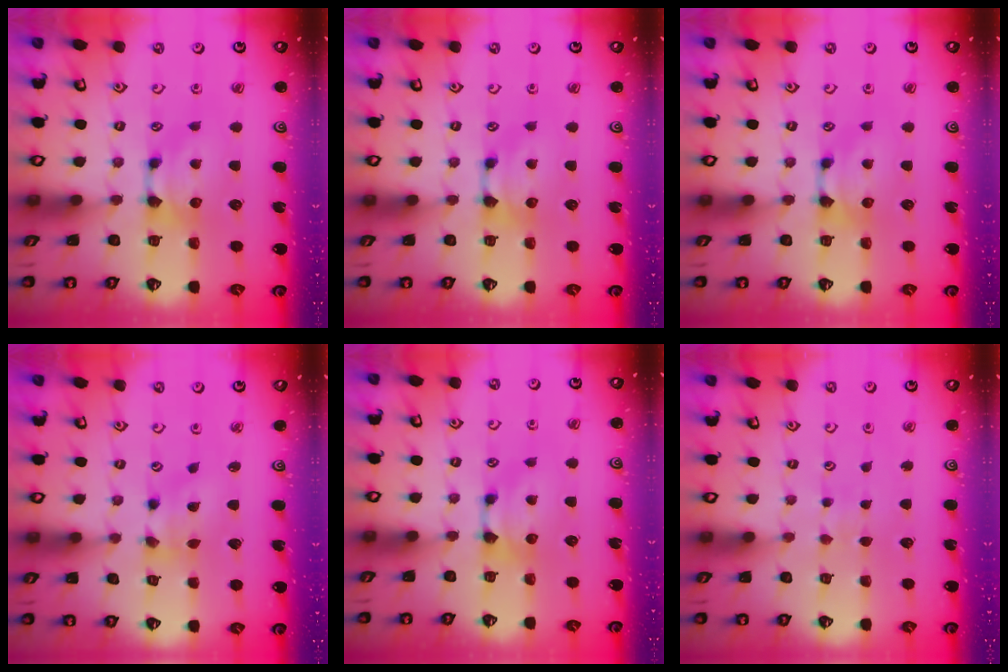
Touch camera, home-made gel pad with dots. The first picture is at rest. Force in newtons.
{"total": 0.0}
{"total": 0.0}
{"total": 2.1, "press": 1.6, "slide": 1.3}
{"total": 0.0}
{"total": 4.9, "press": 4.9, "slide": 0.1}